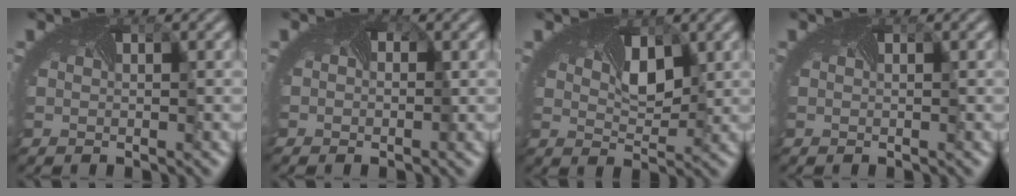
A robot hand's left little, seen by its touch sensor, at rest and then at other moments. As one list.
[{"total": 0.9, "force": [0.2, 0.6, 0.7], "torque": [-0.028, -0.003, 0.010]}, {"total": 3.0, "force": [1.1, 1.5, 2.4], "torque": [-0.050, -0.003, 0.021]}, {"total": 0.0}]